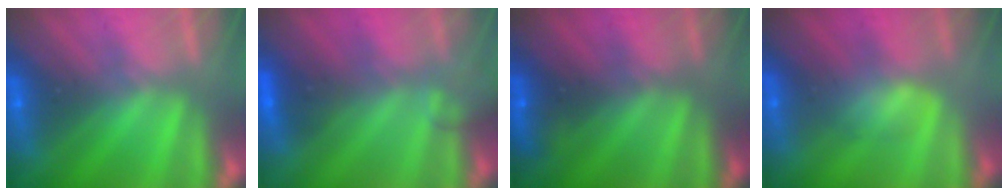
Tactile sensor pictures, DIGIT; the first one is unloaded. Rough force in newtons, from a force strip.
{"total": 3.1}
{"total": 1.5}
{"total": 2.8}